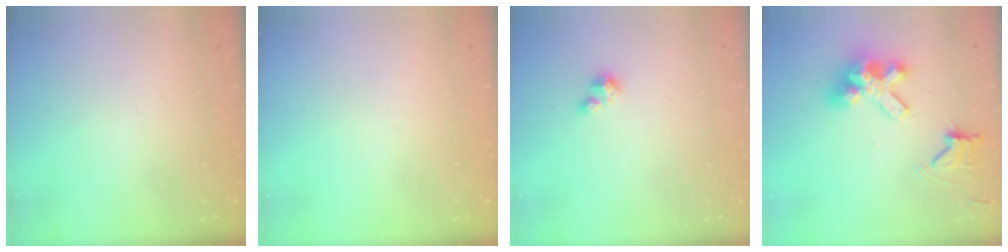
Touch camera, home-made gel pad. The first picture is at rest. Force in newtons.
{"total": 0.0}
{"total": 1.9, "press": 1.9, "slide": 0.1}
{"total": 11.4, "press": 11.3, "slide": 1.5}